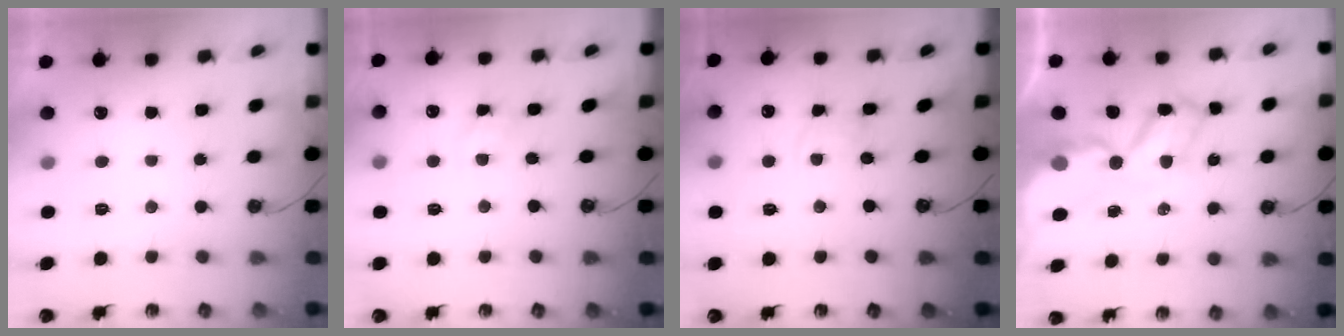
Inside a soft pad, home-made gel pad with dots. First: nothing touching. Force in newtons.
{"total": 4.0, "press": 4.0, "slide": 0.2}
{"total": 3.0, "press": 3.0, "slide": 0.4}
{"total": 8.6, "press": 8.6, "slide": 0.9}